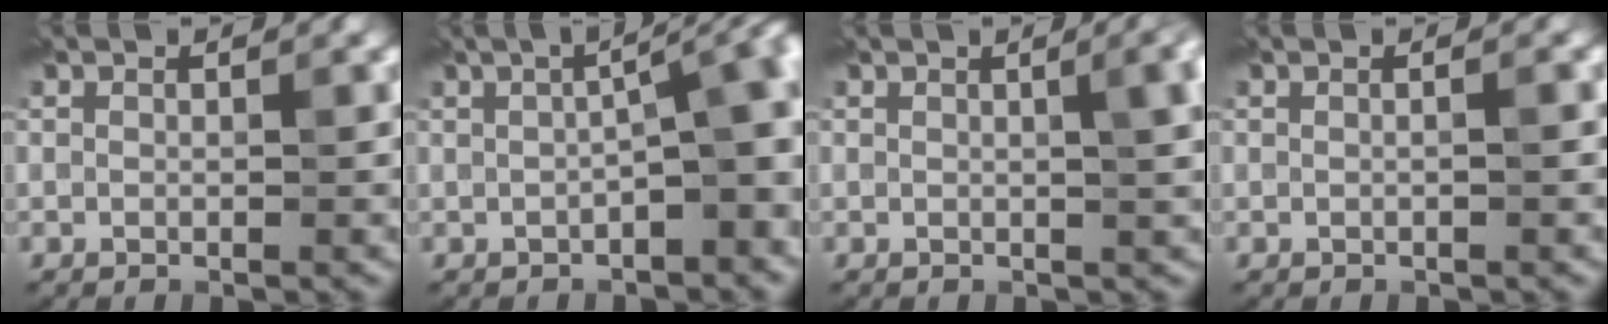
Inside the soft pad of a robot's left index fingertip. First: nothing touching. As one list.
[{"total": 6.8, "force": [-0.5, 1.9, 6.5], "torque": [-0.079, 0.017, -0.010]}, {"total": 5.3, "force": [1.0, 2.2, 4.7], "torque": [-0.025, 0.022, 0.010]}, {"total": 1.0, "force": [0.2, 0.3, 1.0], "torque": [-0.010, -0.003, -0.003]}]